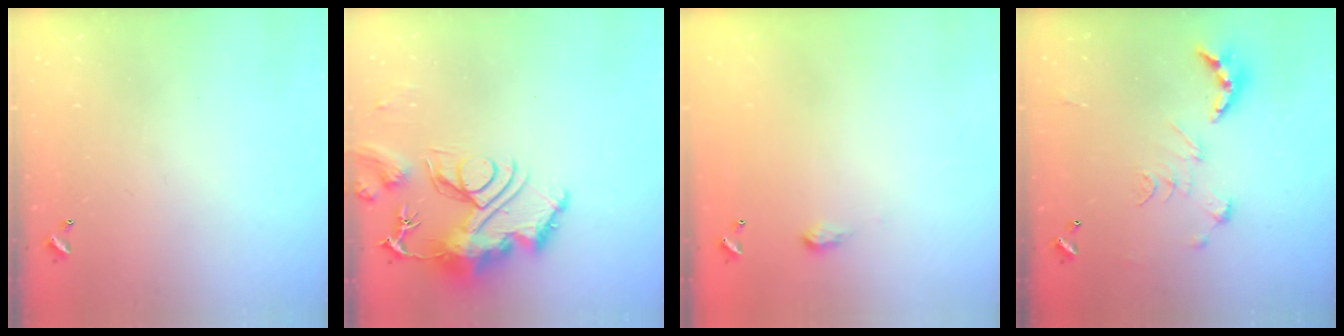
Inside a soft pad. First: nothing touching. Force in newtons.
{"total": 14.1, "press": 14.1, "slide": 1.4}
{"total": 2.0, "press": 2.0, "slide": 0.3}
{"total": 2.5, "press": 2.0, "slide": 1.5}